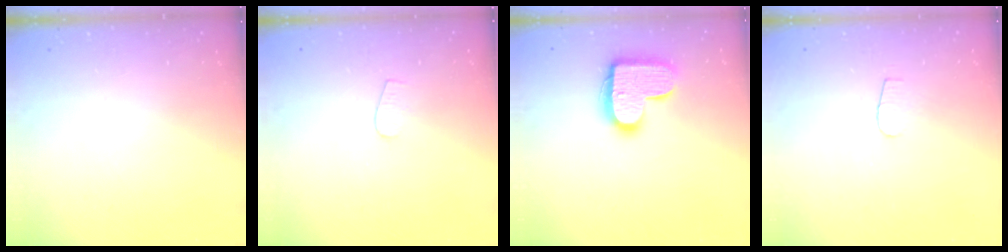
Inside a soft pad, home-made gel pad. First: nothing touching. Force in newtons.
{"total": 3.4, "press": 3.4, "slide": 0.3}
{"total": 15.5, "press": 15.5, "slide": 0.8}
{"total": 3.5, "press": 3.5, "slide": 0.3}